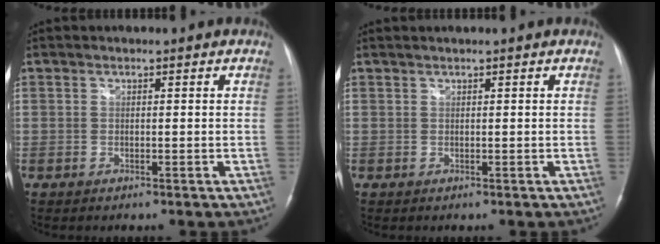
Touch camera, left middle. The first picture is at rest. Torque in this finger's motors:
{"motor_torque": [0.03, 0.01, 0.08, -0.01]}